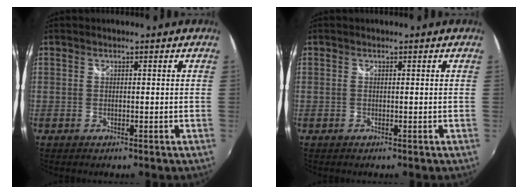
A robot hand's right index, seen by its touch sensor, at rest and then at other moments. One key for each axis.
{"total": 0.0}